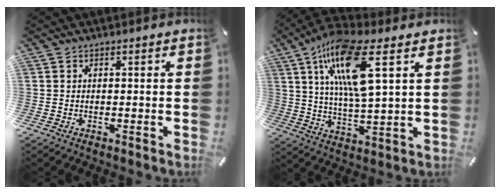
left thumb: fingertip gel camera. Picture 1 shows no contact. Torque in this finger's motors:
{"motor_torque": [0.84, 0.55, 2.05, -0.72, 0.28]}